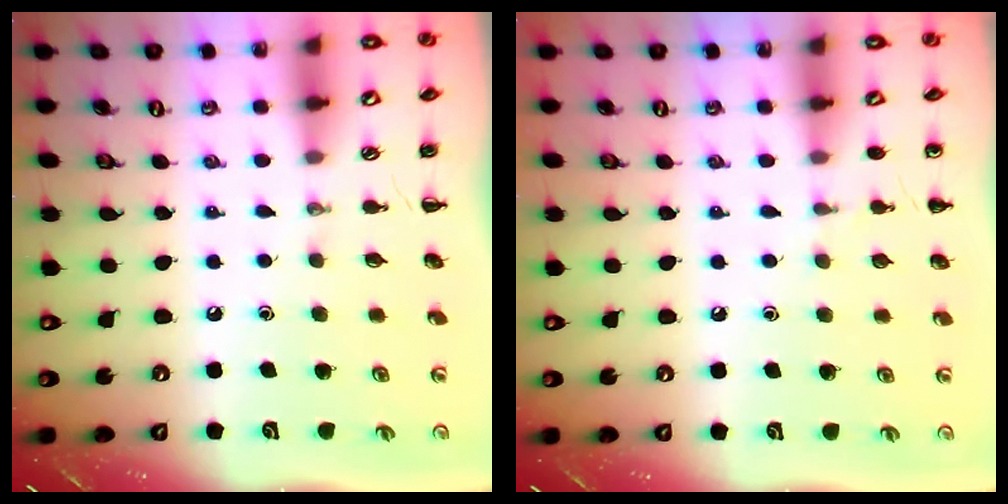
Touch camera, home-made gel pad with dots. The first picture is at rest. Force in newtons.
{"total": 5.0, "press": 4.8, "slide": 1.5}